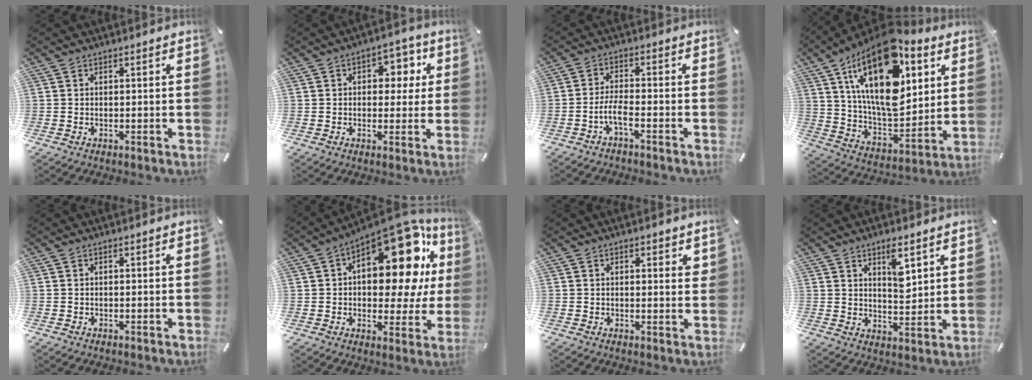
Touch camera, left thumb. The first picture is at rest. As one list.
[{"total": 6.5, "force": [1.2, 5.1, 3.7], "torque": [-0.029, -0.002, 0.009]}, {"total": 4.9, "force": [-2.5, 1.3, 4.0], "torque": [-0.086, 0.002, -0.049]}, {"total": 26.2, "force": [11.4, 13.9, 19.1], "torque": [-0.352, -0.060, 0.188]}, {"total": 0.0}, {"total": 24.3, "force": [9.1, 12.2, 18.9], "torque": [-0.240, -0.071, 0.150]}, {"total": 2.1, "force": [1.2, 1.1, 1.4], "torque": [-0.013, -0.005, 0.018]}, {"total": 6.6, "force": [4.4, 3.0, 3.8], "torque": [-0.040, -0.033, 0.070]}]